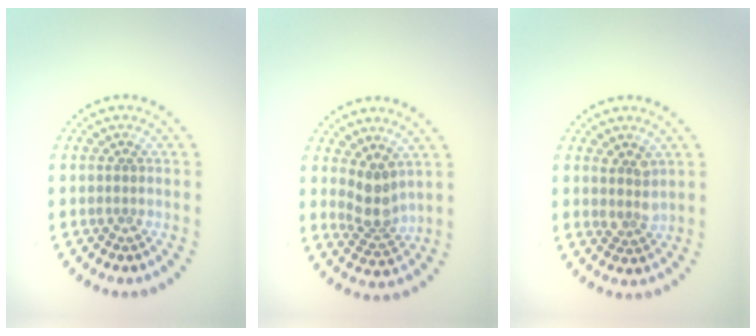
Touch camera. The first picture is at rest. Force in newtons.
{"total": 2.7, "press": 2.0, "slide": 1.8}
{"total": 1.8, "press": 1.5, "slide": 1.0}